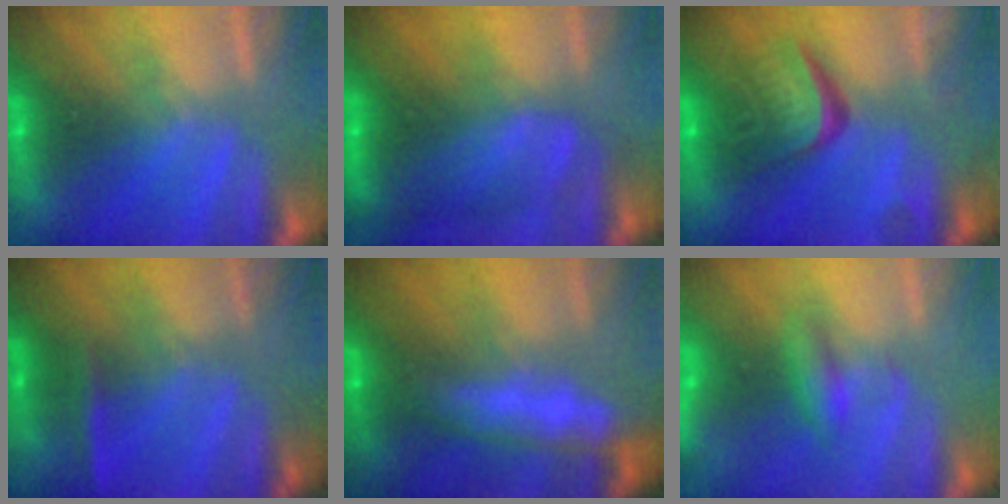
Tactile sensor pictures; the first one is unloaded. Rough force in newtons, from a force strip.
{"total": 8.7}
{"total": 9.3}
{"total": 2.3}
{"total": 5.5}
{"total": 2.0}